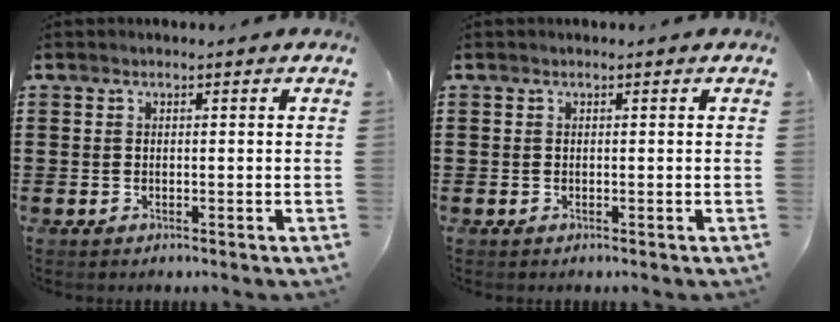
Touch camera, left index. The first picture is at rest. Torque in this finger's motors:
{"motor_torque": [-0.01, 0.02, 0.00, -0.01]}